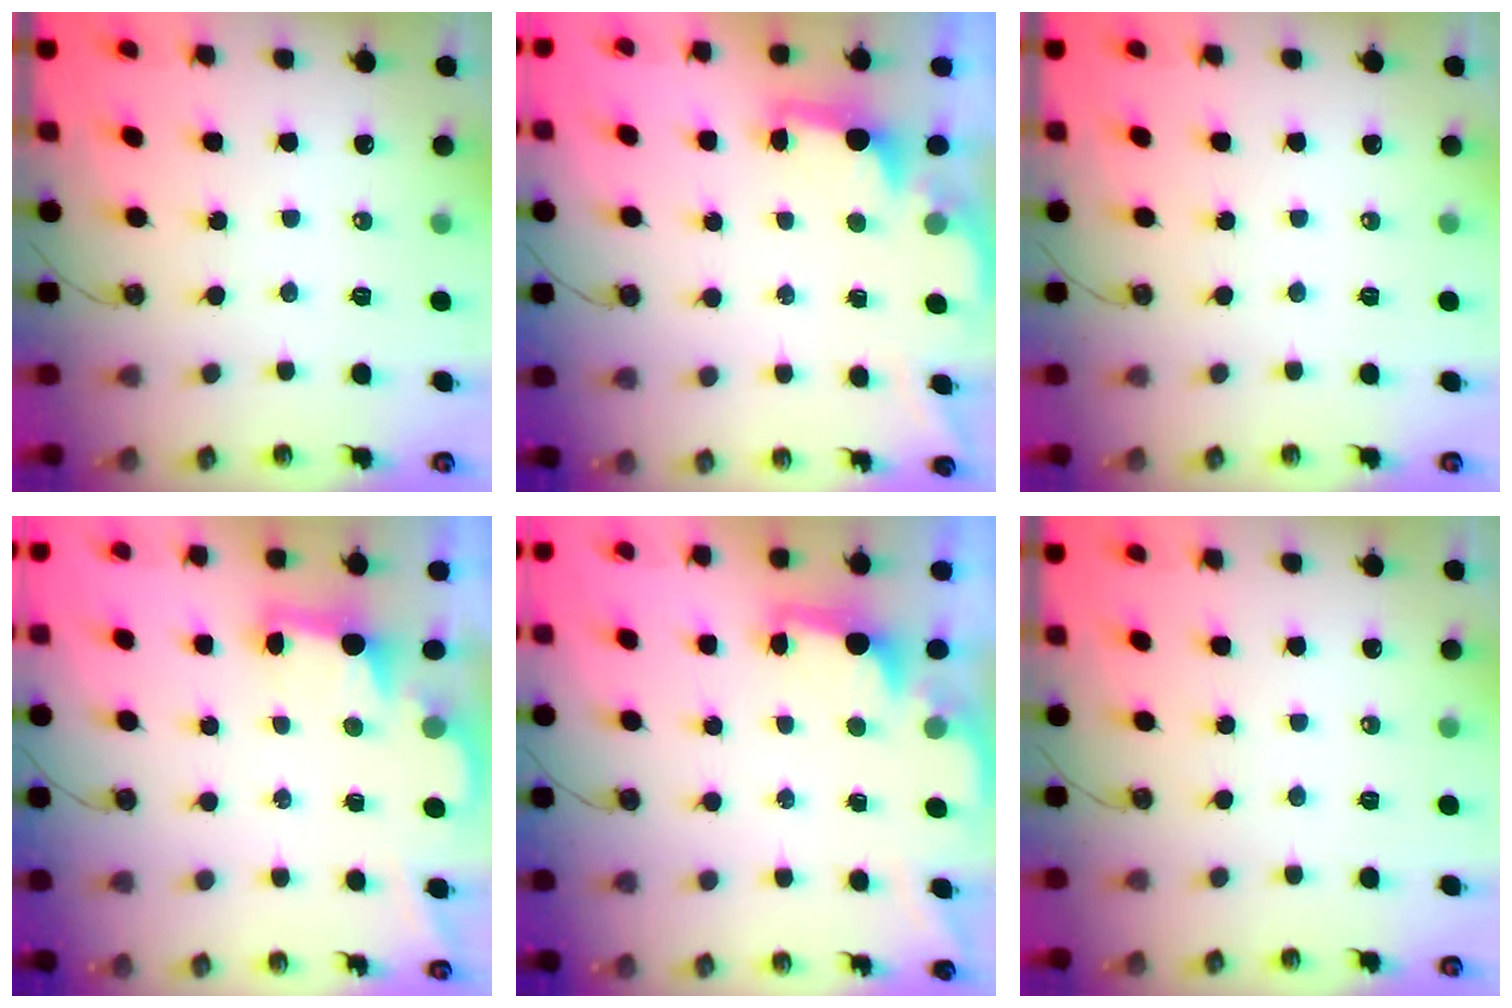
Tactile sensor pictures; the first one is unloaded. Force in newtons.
{"total": 2.1, "press": 2.0, "slide": 0.8}
{"total": 0.0}
{"total": 2.3, "press": 2.2, "slide": 0.7}
{"total": 2.1, "press": 1.9, "slide": 0.8}
{"total": 0.0}